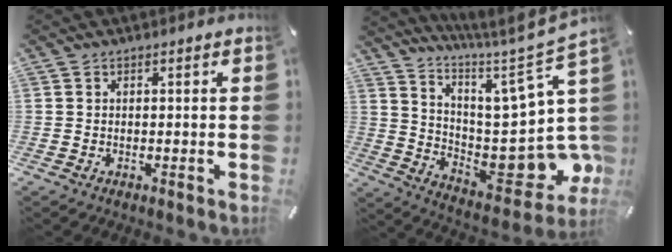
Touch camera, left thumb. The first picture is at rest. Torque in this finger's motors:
{"motor_torque": [2.11, 2.08, 1.39, -1.39, 0.16]}